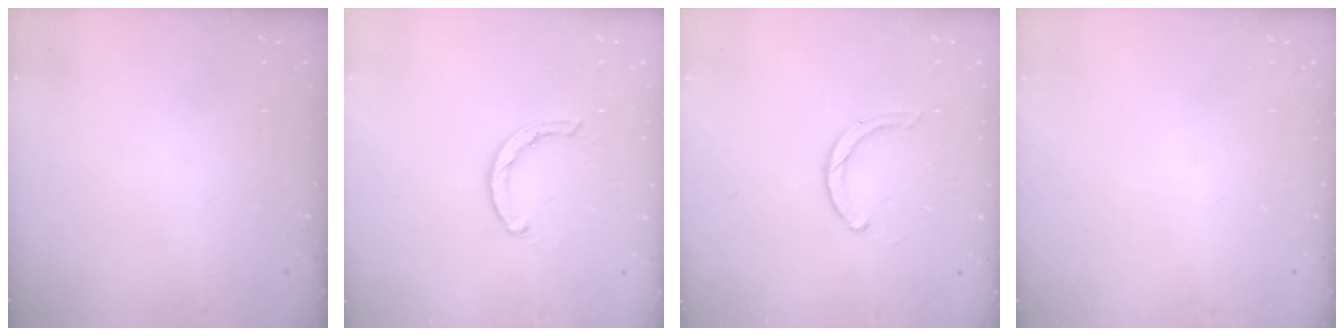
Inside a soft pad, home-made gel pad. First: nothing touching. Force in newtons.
{"total": 3.7, "press": 3.6, "slide": 0.6}
{"total": 3.0, "press": 2.9, "slide": 0.5}
{"total": 0.0}